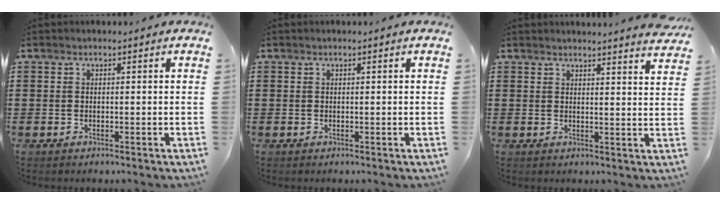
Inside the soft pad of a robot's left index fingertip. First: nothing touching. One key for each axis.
{"total": 0.0}
{"total": 3.0, "fx": 2.9, "fy": -0.6, "fz": 0.3, "tx": -0.008, "ty": -0.016, "tz": 0.053}